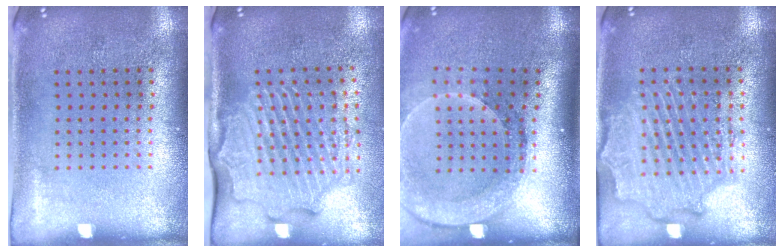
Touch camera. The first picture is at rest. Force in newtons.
{"total": 2.6, "press": 2.2, "slide": 1.4}
{"total": 2.6, "press": 2.0, "slide": 1.6}
{"total": 2.1, "press": 2.1, "slide": 0.4}